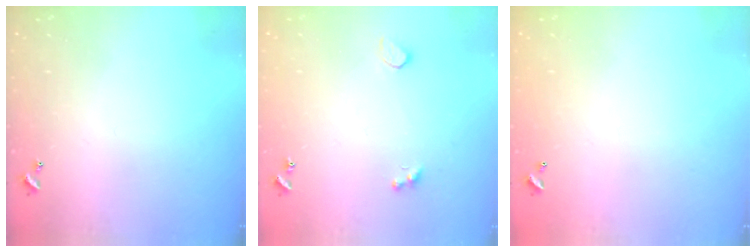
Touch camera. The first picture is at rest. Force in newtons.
{"total": 2.6, "press": 2.2, "slide": 1.2}
{"total": 2.9, "press": 2.9, "slide": 0.1}